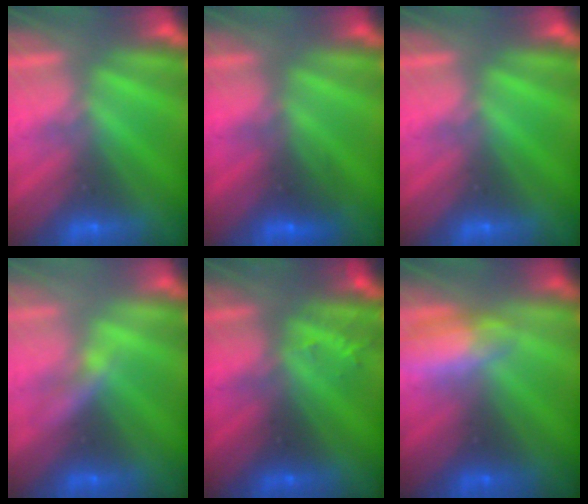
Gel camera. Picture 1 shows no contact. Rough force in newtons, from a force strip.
{"total": 2.7}
{"total": 0.0}
{"total": 2.2}
{"total": 2.9}
{"total": 2.7}